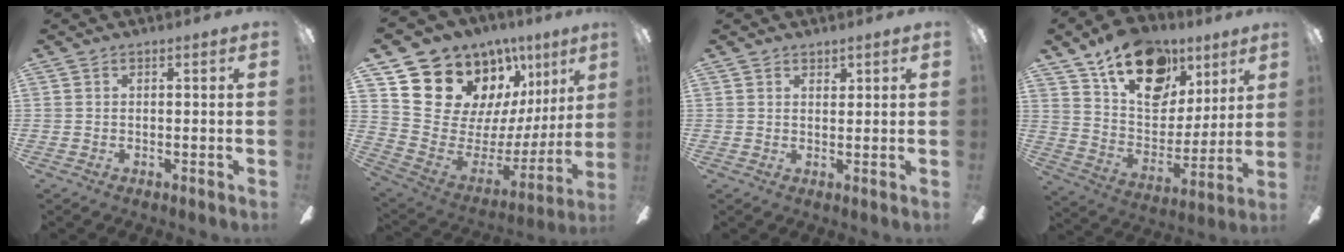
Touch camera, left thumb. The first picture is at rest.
{"total": 17.2, "force": [12.2, 10.9, 5.4], "torque": [-0.101, -0.096, 0.246]}
{"total": 1.6, "force": [1.3, 0.8, 0.6], "torque": [-0.005, -0.002, 0.022]}
{"total": 21.1, "force": [12.5, 13.1, 11.0], "torque": [-0.167, -0.064, 0.223]}